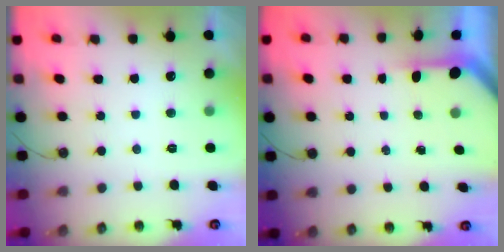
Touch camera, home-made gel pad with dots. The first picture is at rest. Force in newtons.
{"total": 2.8, "press": 2.8, "slide": 0.2}